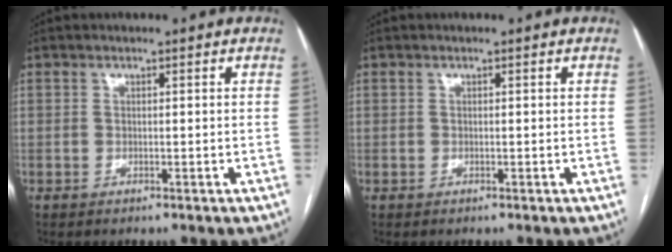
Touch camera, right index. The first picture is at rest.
{"total": 0.0}